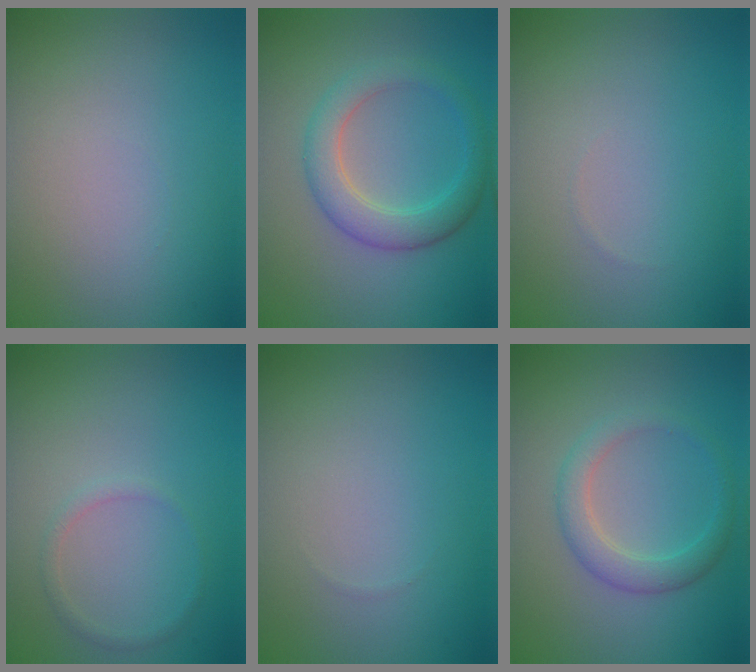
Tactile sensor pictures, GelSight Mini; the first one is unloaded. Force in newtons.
{"total": 4.1, "press": 4.1, "slide": 0.3}
{"total": 0.0}
{"total": 1.0, "press": 1.0, "slide": 0.0}
{"total": 0.0}
{"total": 2.8, "press": 2.8, "slide": 0.1}